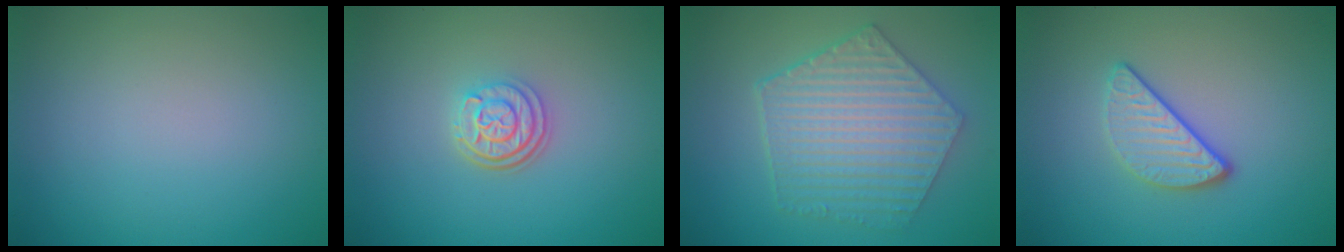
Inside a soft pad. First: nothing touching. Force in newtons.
{"total": 3.0, "press": 2.4, "slide": 1.7}
{"total": 6.5, "press": 5.0, "slide": 4.1}
{"total": 2.9, "press": 2.4, "slide": 1.6}